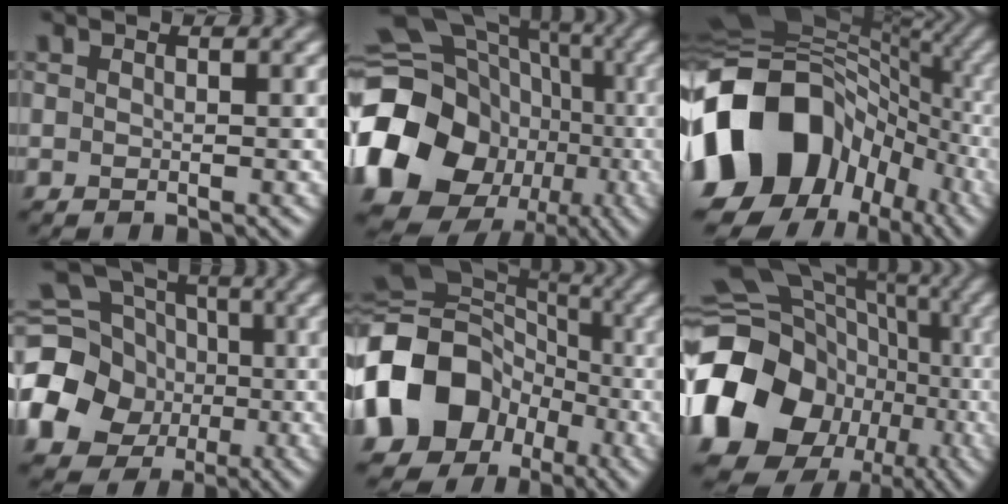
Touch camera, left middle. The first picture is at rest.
{"total": 19.5, "force": [-4.9, 17.0, 8.2], "torque": [-0.160, -0.011, -0.119]}
{"total": 17.3, "force": [-4.1, 13.6, 9.8], "torque": [-0.197, 0.003, -0.086]}
{"total": 14.0, "force": [-2.2, 12.4, 6.1], "torque": [-0.165, 0.000, -0.057]}
{"total": 17.1, "force": [-5.0, 14.4, 7.8], "torque": [-0.171, -0.012, -0.122]}
{"total": 16.2, "force": [-4.0, 13.6, 7.9], "torque": [-0.175, -0.005, -0.084]}